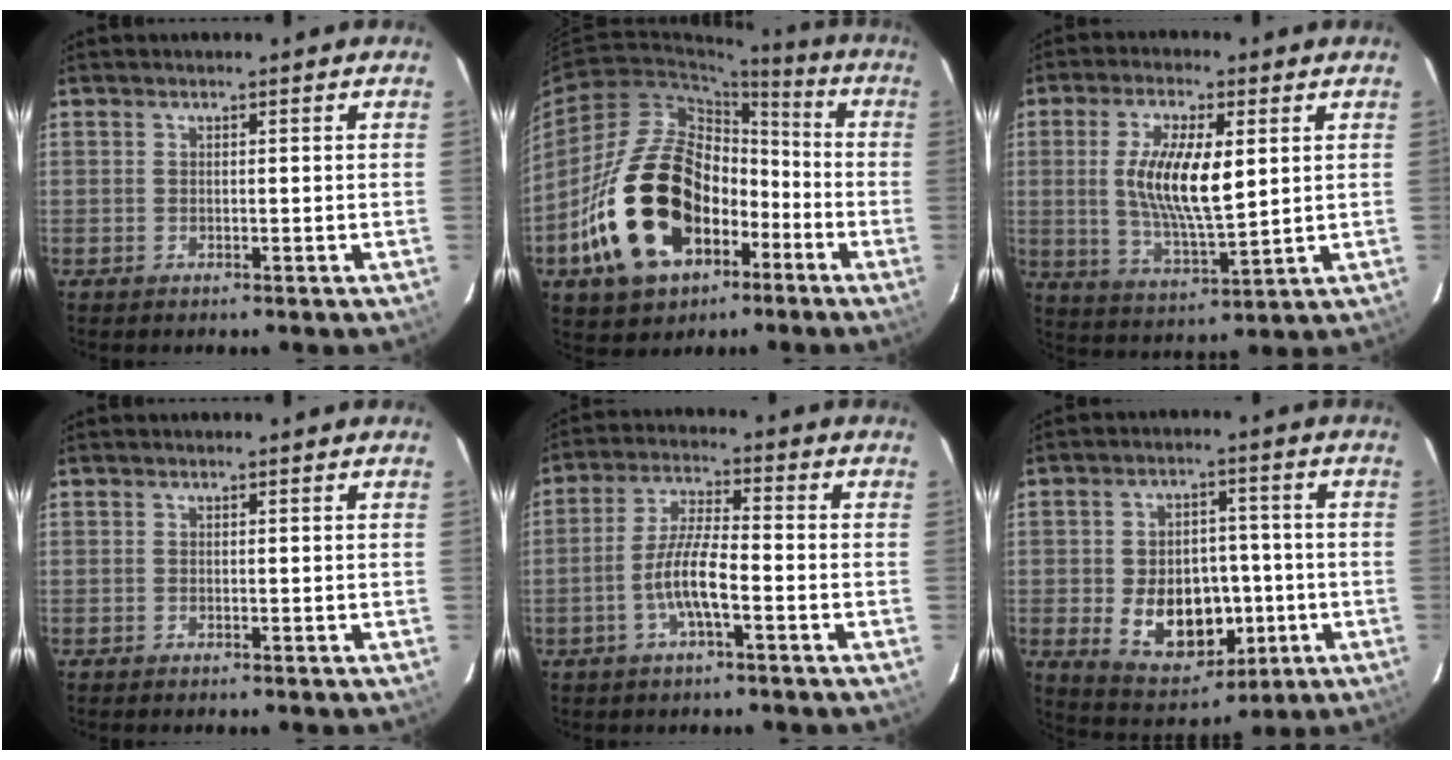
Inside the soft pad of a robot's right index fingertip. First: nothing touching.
{"total": 23.1, "force": [-8.8, 15.4, 14.8], "torque": [-0.301, 0.000, -0.125]}
{"total": 12.2, "force": [2.1, 4.1, 11.3], "torque": [-0.215, -0.004, 0.044]}
{"total": 0.0}
{"total": 7.4, "force": [-3.1, 1.2, 6.7], "torque": [-0.139, 0.007, -0.057]}
{"total": 13.4, "force": [-2.9, 9.4, 9.0], "torque": [-0.180, 0.006, -0.021]}